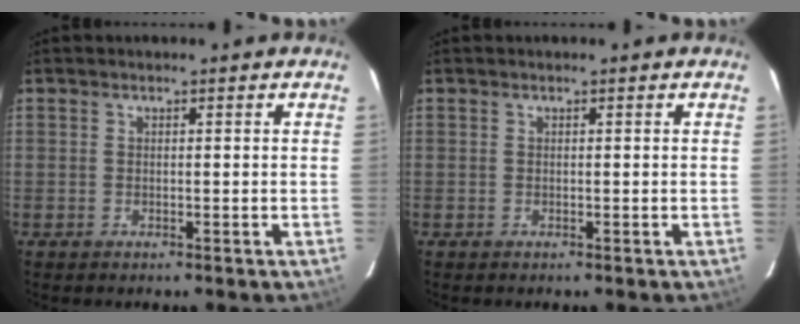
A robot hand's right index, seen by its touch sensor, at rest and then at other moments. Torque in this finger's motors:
{"motor_torque": [0.00, 0.00, 0.01, 0.00]}